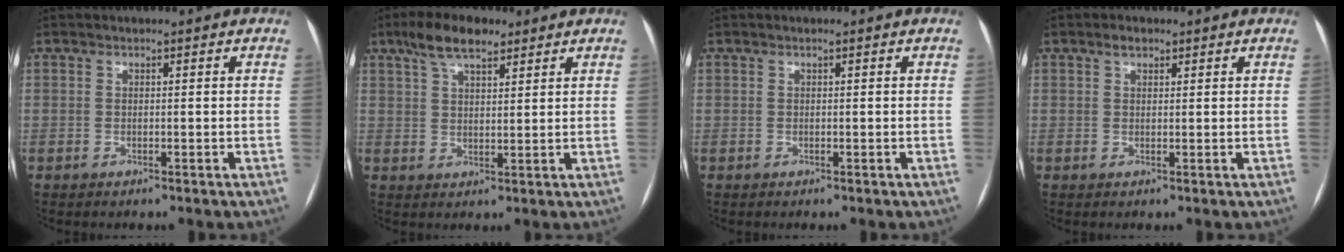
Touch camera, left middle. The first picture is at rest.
{"total": 7.0, "force": [4.9, 2.4, 4.4], "torque": [-0.085, 0.018, 0.088]}
{"total": 0.0}
{"total": 1.5, "force": [1.0, 0.8, 0.8], "torque": [-0.014, 0.006, 0.017]}